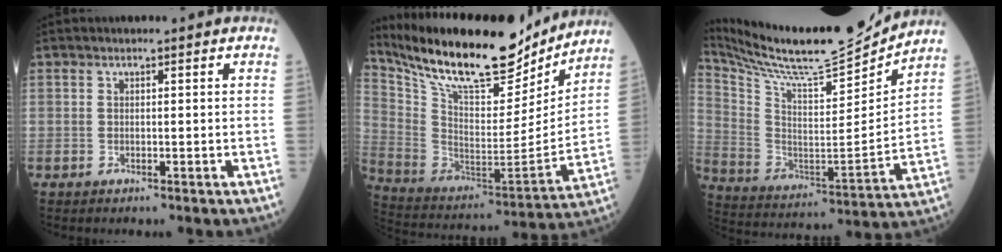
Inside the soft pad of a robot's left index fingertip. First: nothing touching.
{"total": 24.8, "force": [21.2, 5.9, 11.4], "torque": [-0.220, -0.014, 0.344]}
{"total": 21.6, "force": [20.0, 1.0, 8.0], "torque": [-0.174, -0.044, 0.331]}